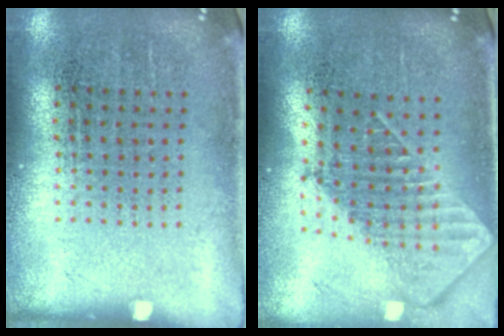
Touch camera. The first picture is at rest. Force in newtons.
{"total": 1.9, "press": 1.5, "slide": 1.2}